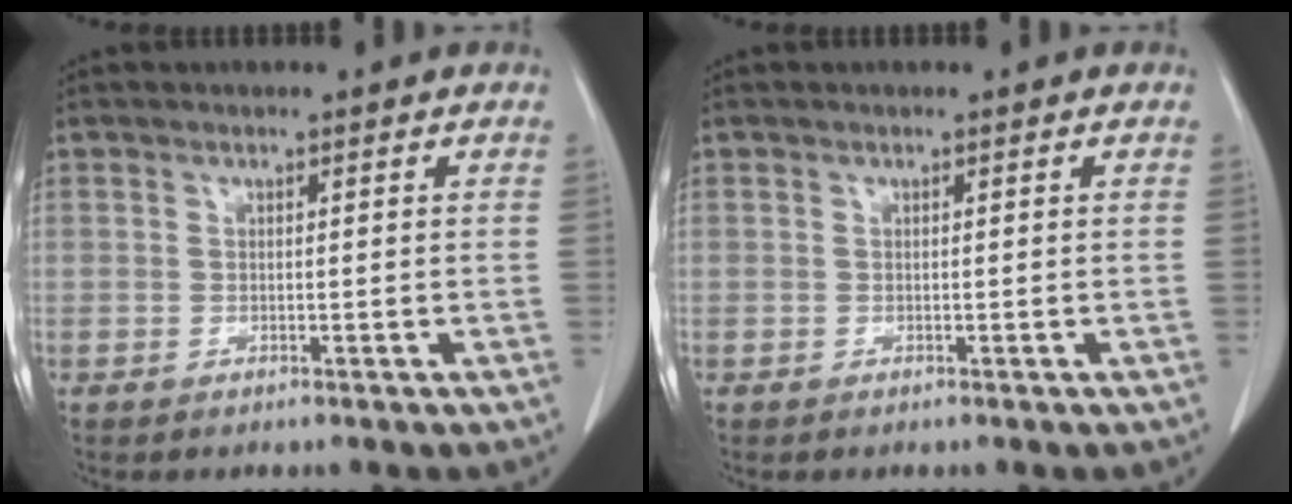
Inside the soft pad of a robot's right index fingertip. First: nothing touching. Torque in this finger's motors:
{"motor_torque": [0.00, 0.00, 0.00, 0.00]}